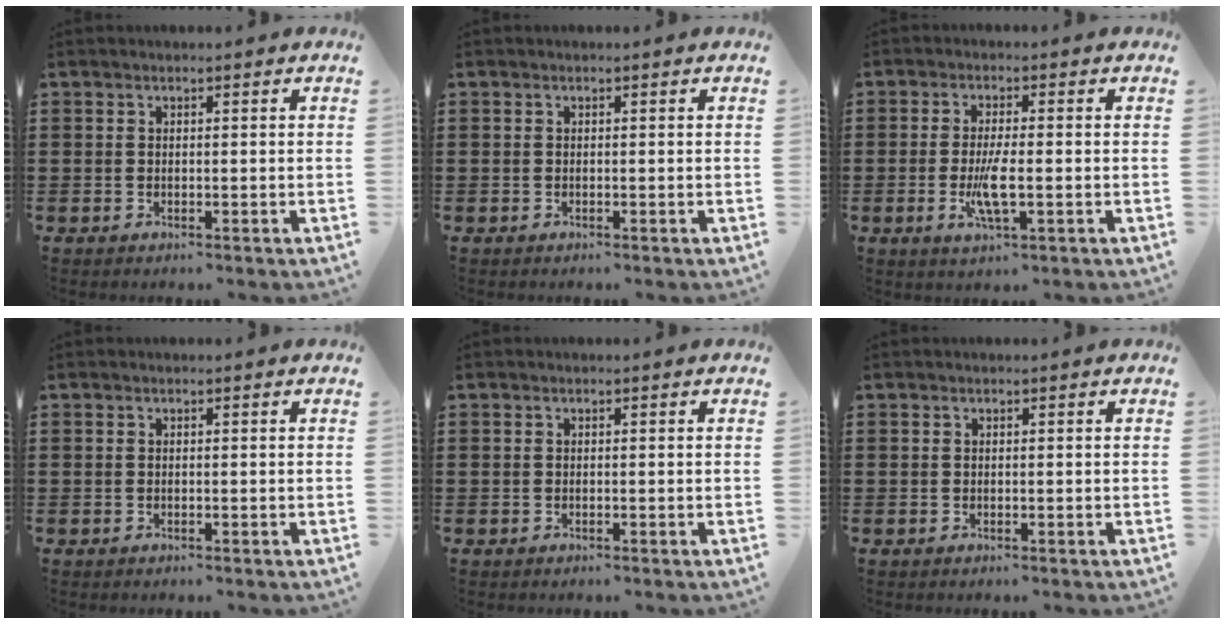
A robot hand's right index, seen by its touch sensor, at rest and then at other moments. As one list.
[{"total": 0.0}, {"total": 4.9, "force": [-1.3, 1.1, 4.6], "torque": [-0.097, -0.006, -0.028]}, {"total": 0.0}, {"total": 0.0}, {"total": 0.0}]